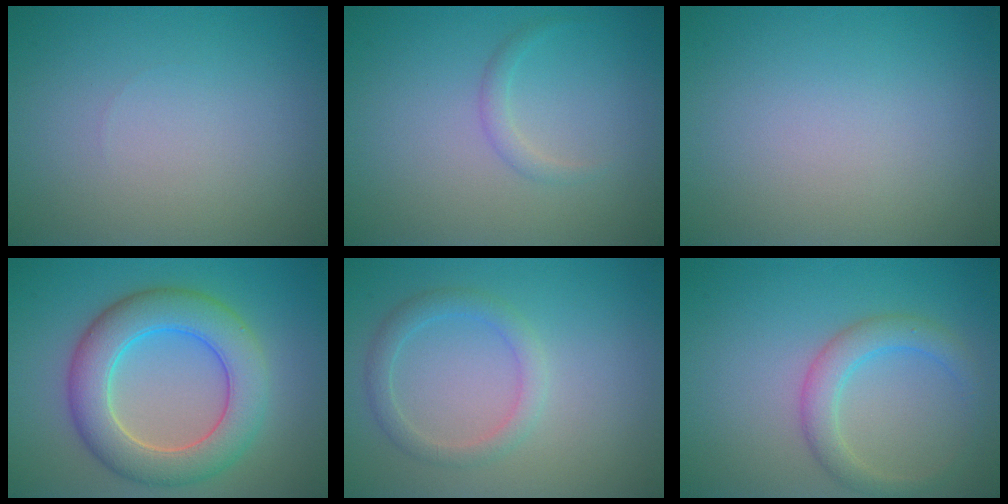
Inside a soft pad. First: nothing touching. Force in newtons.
{"total": 1.0, "press": 1.0, "slide": 0.1}
{"total": 0.0}
{"total": 7.4, "press": 7.4, "slide": 0.5}
{"total": 2.2, "press": 2.2, "slide": 0.1}
{"total": 3.0, "press": 3.0, "slide": 0.1}